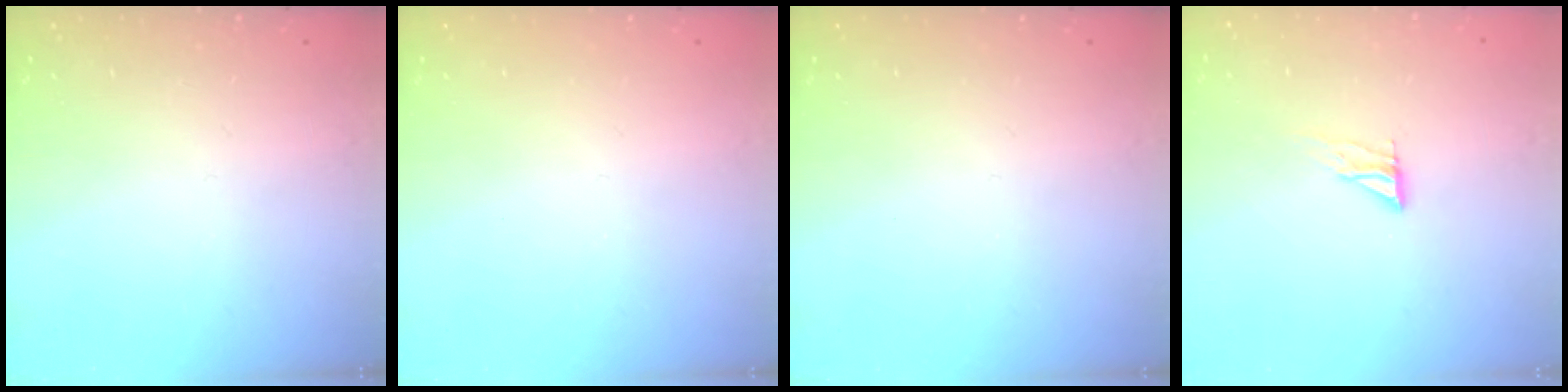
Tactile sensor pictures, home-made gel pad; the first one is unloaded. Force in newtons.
{"total": 0.0}
{"total": 0.0}
{"total": 6.3, "press": 6.3, "slide": 0.6}